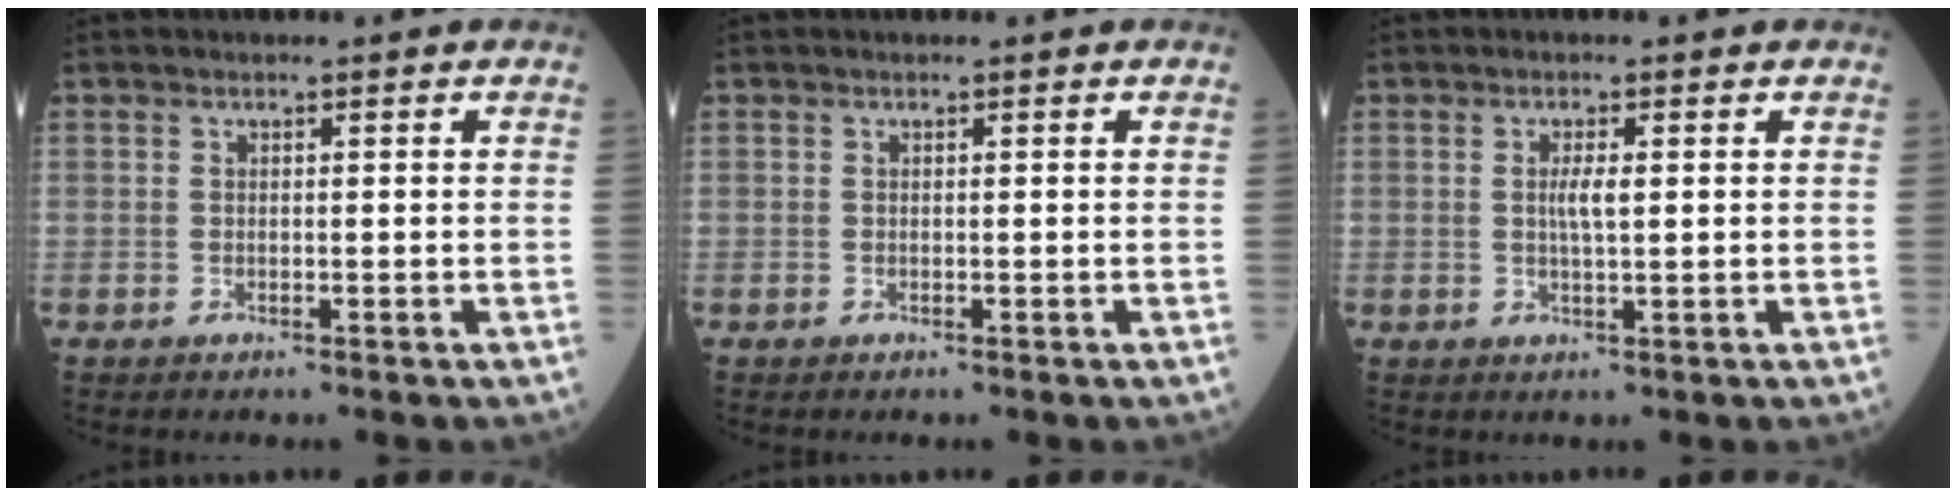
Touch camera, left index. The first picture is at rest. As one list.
[{"total": 0.0}, {"total": 2.4, "force": [0.4, 0.5, 2.3], "torque": [-0.048, -0.003, 0.007]}]